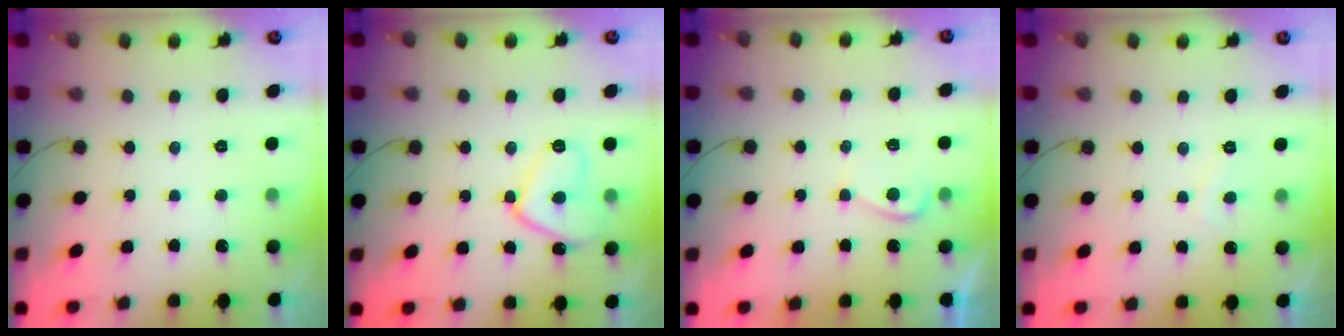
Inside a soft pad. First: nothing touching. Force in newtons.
{"total": 11.1, "press": 11.0, "slide": 1.1}
{"total": 2.1, "press": 2.0, "slide": 0.5}
{"total": 1.3, "press": 1.1, "slide": 0.7}